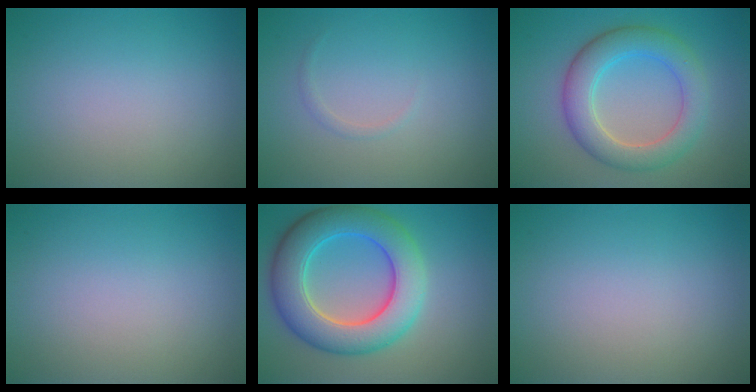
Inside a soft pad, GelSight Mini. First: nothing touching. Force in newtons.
{"total": 0.6, "press": 0.6, "slide": 0.0}
{"total": 5.4, "press": 5.4, "slide": 0.2}
{"total": 0.0}
{"total": 8.5, "press": 8.5, "slide": 0.3}
{"total": 0.0}